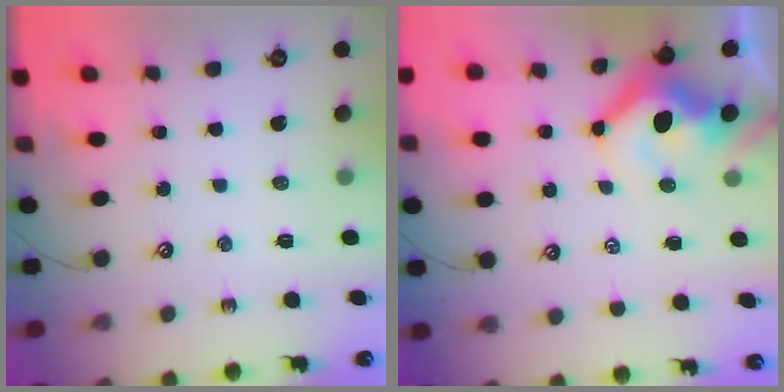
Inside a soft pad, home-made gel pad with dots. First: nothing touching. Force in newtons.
{"total": 9.7, "press": 9.6, "slide": 1.7}